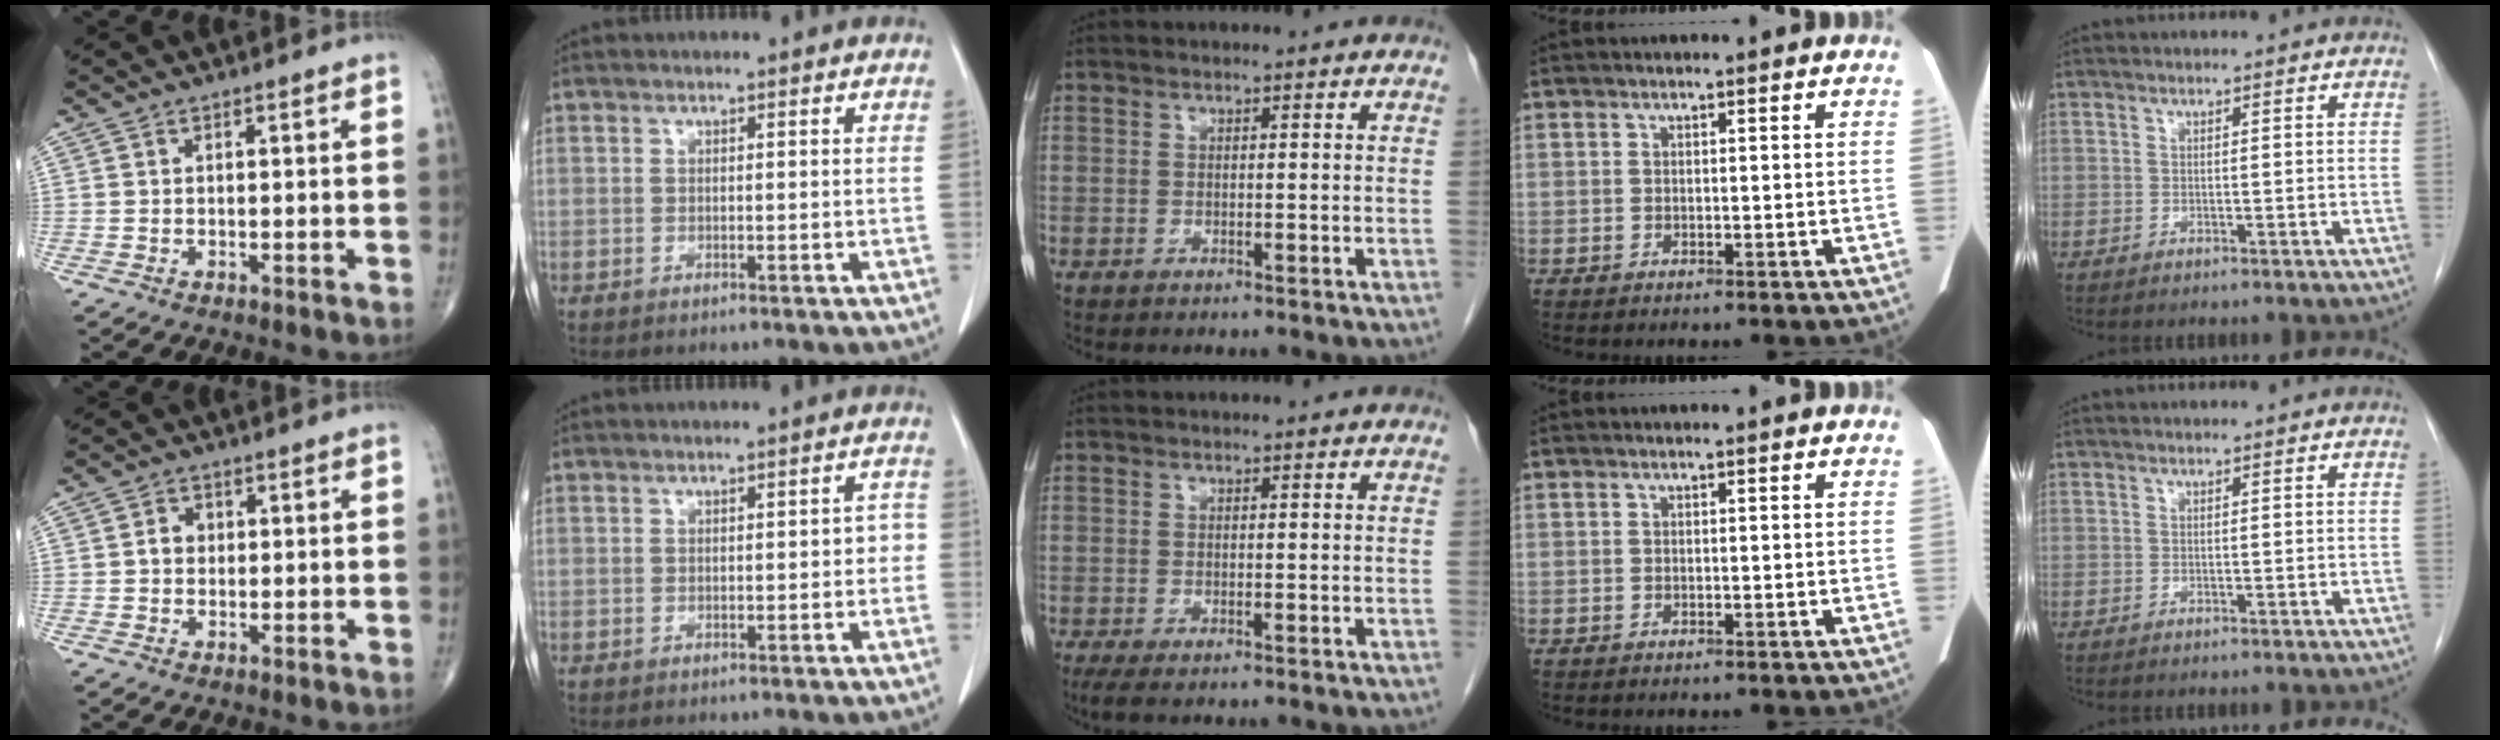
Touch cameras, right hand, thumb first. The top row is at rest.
{"thumb": {"total": 2.6, "force": [0.1, 2.2, 1.4], "torque": [-0.011, 0.009, -0.001]}, "index": {"total": 1.7, "force": [-0.3, 0.9, 1.4], "torque": [-0.009, 0.011, -0.003]}, "middle": {"total": 2.0, "force": [-1.3, 0.5, 1.5], "torque": [-0.026, -0.008, -0.021]}}